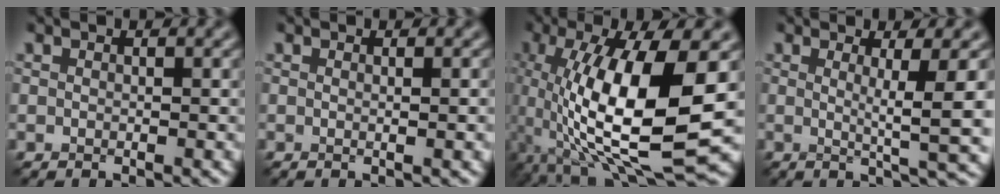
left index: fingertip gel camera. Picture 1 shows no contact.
{"total": 1.6, "force": [0.1, 0.6, 1.5], "torque": [-0.013, 0.002, -0.005]}
{"total": 12.7, "force": [-0.7, 4.3, 11.9], "torque": [-0.218, -0.014, -0.009]}
{"total": 5.7, "force": [0.6, 0.9, 5.6], "torque": [-0.078, -0.006, 0.011]}